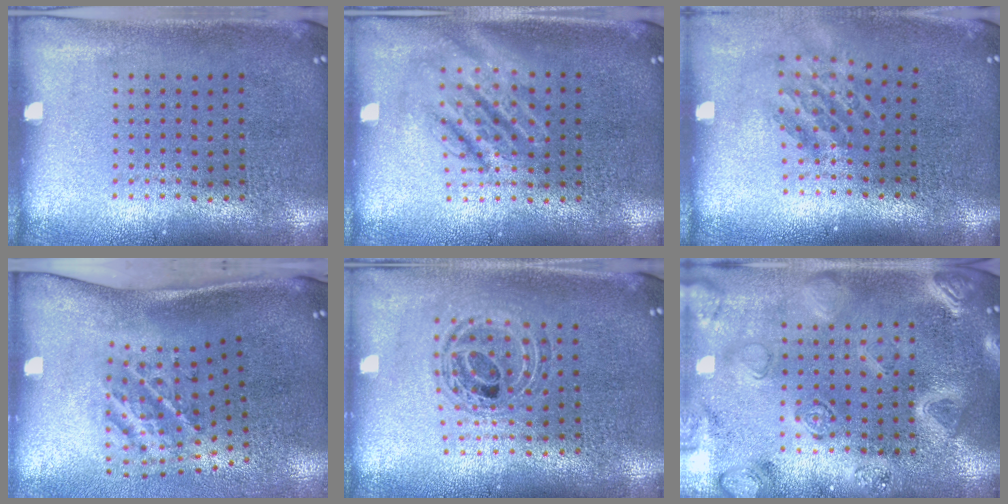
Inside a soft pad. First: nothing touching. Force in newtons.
{"total": 1.9, "press": 1.9, "slide": 0.3}
{"total": 1.6, "press": 1.2, "slide": 1.1}
{"total": 2.3, "press": 1.3, "slide": 1.9}
{"total": 0.8, "press": 0.8, "slide": 0.2}
{"total": 3.0, "press": 2.9, "slide": 0.8}